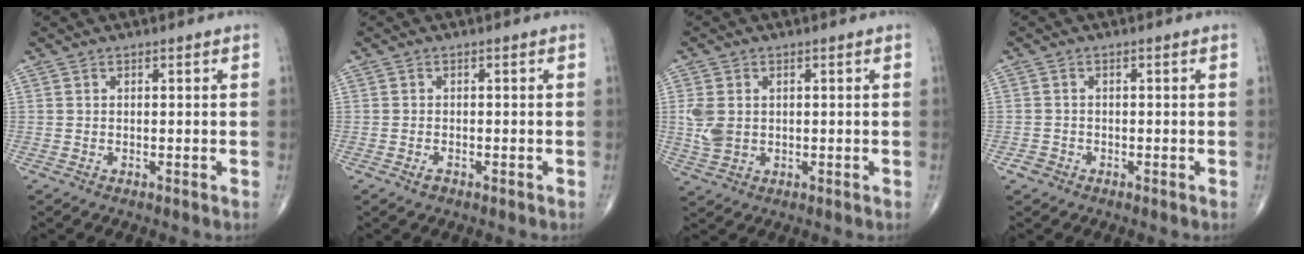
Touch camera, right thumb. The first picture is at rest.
{"total": 1.2, "force": [-0.8, 0.7, 0.7], "torque": [-0.014, 0.001, -0.013]}
{"total": 5.0, "force": [0.5, 3.5, 3.5], "torque": [-0.081, 0.001, 0.016]}
{"total": 1.6, "force": [-0.9, 1.3, 0.1], "torque": [0.001, 0.005, -0.021]}